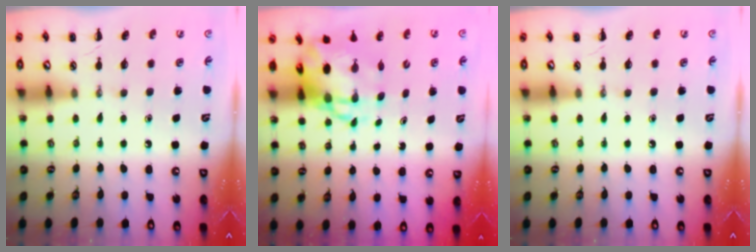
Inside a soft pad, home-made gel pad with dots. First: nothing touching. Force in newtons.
{"total": 6.6, "press": 6.4, "slide": 1.8}
{"total": 0.0}